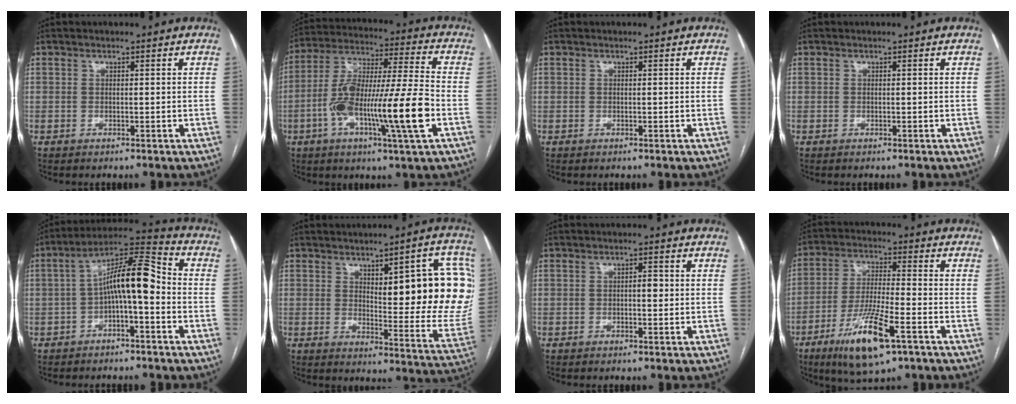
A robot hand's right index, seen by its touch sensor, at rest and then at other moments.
{"total": 18.3, "force": [-5.2, 1.0, 17.5], "torque": [-0.323, -0.002, -0.093]}
{"total": 0.0}
{"total": 0.0}
{"total": 10.9, "force": [-1.2, 2.6, 10.6], "torque": [-0.181, 0.042, -0.021]}
{"total": 20.0, "force": [5.0, 5.0, 18.8], "torque": [-0.207, 0.001, 0.068]}
{"total": 1.9, "force": [0.0, 0.8, 1.7], "torque": [-0.024, 0.005, -0.002]}
{"total": 13.2, "force": [-6.9, 2.2, 11.0], "torque": [-0.214, -0.023, -0.120]}